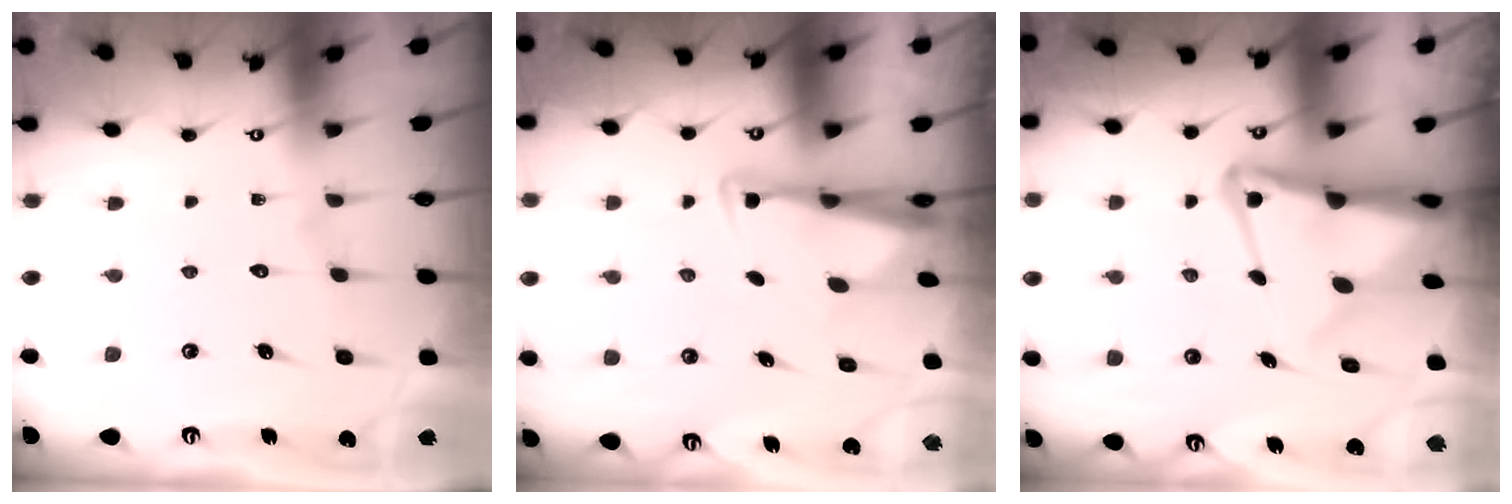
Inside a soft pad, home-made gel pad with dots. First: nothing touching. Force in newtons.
{"total": 2.9, "press": 2.8, "slide": 0.9}
{"total": 9.2, "press": 9.2, "slide": 1.1}